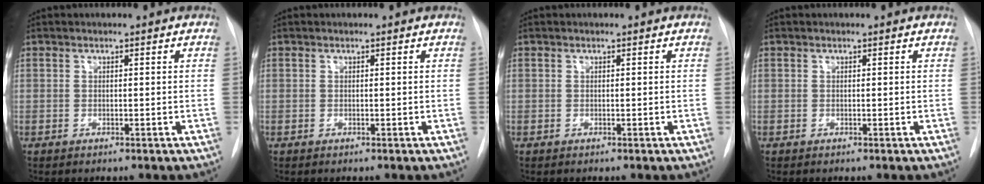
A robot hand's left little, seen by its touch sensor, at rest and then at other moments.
{"total": 0.0}
{"total": 0.0}
{"total": 0.0}